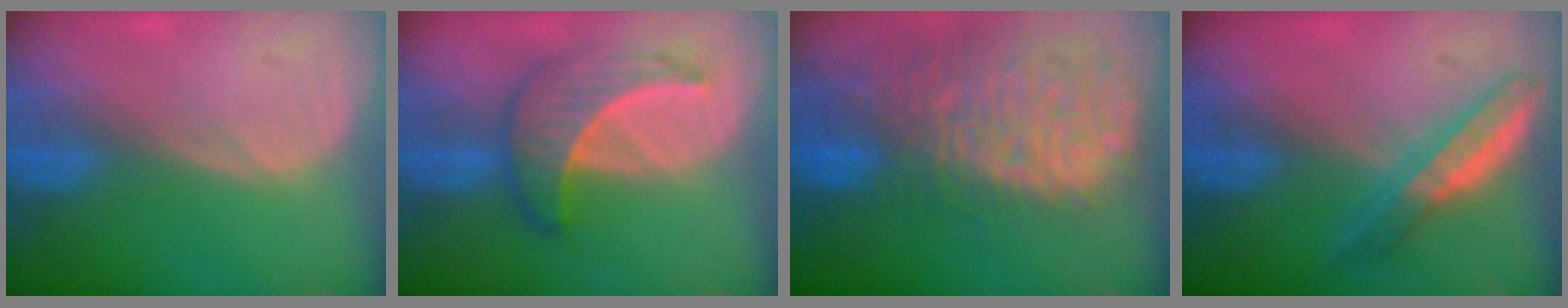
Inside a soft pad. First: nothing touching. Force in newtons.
{"total": 6.4, "press": 6.2, "slide": 1.4}
{"total": 13.8, "press": 11.3, "slide": 7.9}
{"total": 4.6, "press": 4.6, "slide": 0.1}